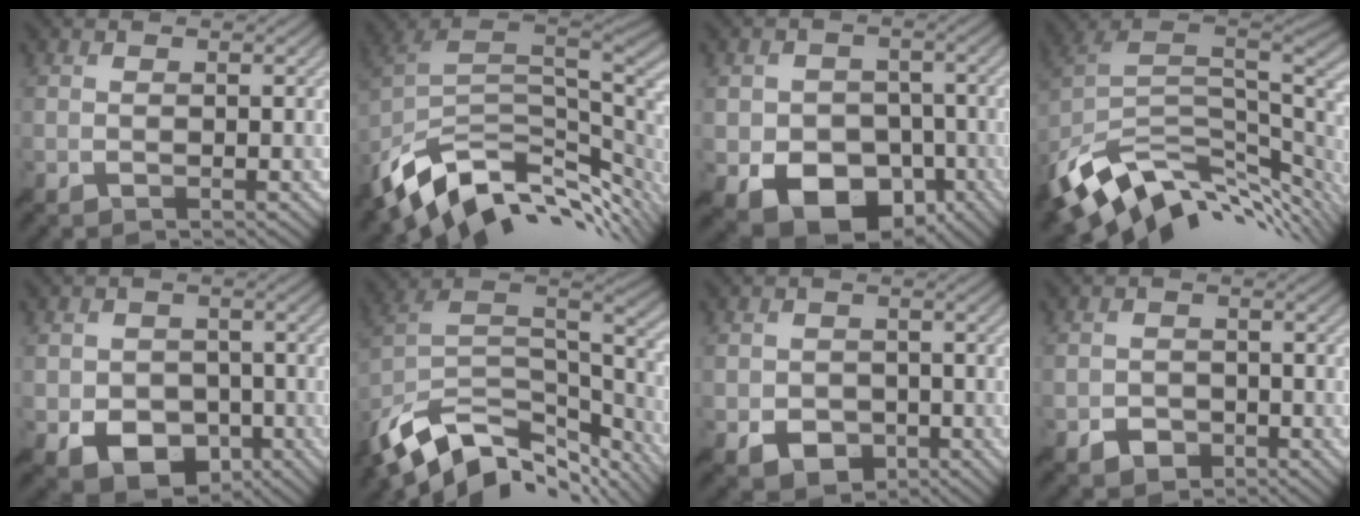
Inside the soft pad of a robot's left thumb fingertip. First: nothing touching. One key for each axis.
{"total": 13.0, "fx": -5.1, "fy": 7.1, "fz": 9.6, "tx": -0.214, "ty": -0.016, "tz": -0.089}
{"total": 10.1, "fx": -3.9, "fy": 7.6, "fz": 5.4, "tx": -0.100, "ty": -0.030, "tz": -0.068}
{"total": 14.0, "fx": -5.2, "fy": 7.6, "fz": 10.5, "tx": -0.235, "ty": -0.013, "tz": -0.091}
{"total": 7.3, "fx": -2.5, "fy": 5.8, "fz": 3.7, "tx": -0.082, "ty": -0.023, "tz": -0.040}
{"total": 14.3, "fx": -9.4, "fy": 6.8, "fz": 8.4, "tx": -0.209, "ty": -0.009, "tz": -0.153}
{"total": 4.1, "fx": -1.3, "fy": 3.5, "fz": 1.8, "tx": -0.038, "ty": -0.012, "tz": -0.024}
{"total": 2.5, "fx": -1.3, "fy": 2.0, "fz": 0.8, "tx": -0.010, "ty": -0.001, "tz": -0.028}